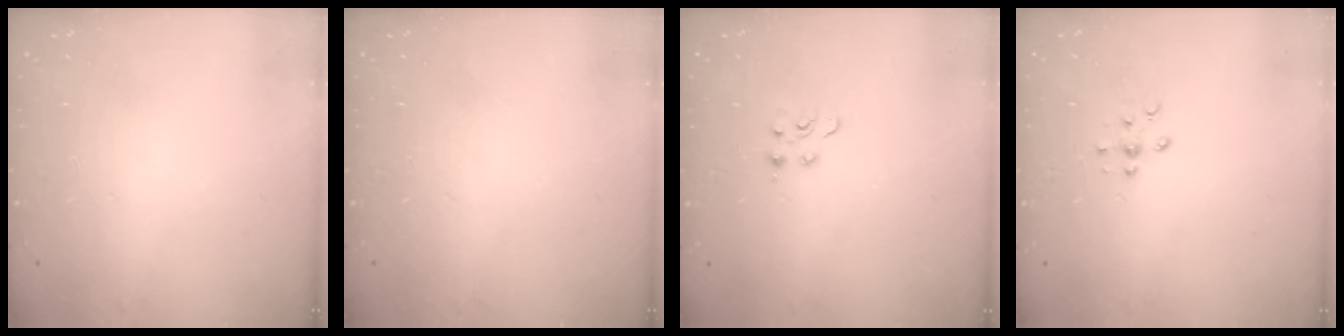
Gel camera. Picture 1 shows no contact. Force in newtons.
{"total": 0.0}
{"total": 4.4, "press": 4.3, "slide": 0.5}
{"total": 5.5, "press": 5.4, "slide": 1.1}